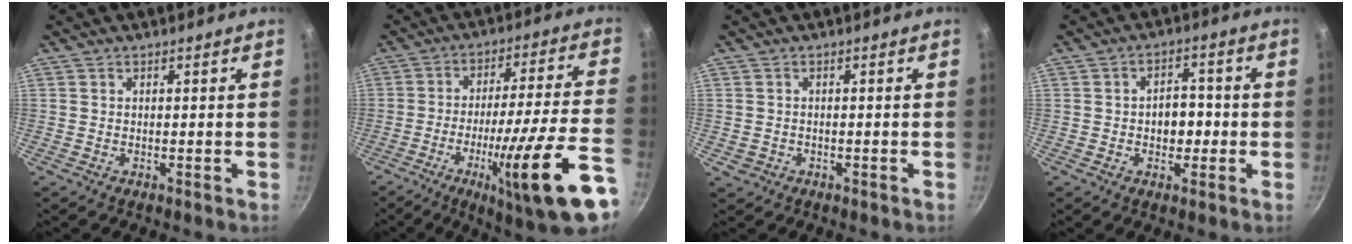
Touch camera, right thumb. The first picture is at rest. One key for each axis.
{"total": 22.2, "fx": -9.9, "fy": 3.1, "fz": 19.6, "tx": -0.275, "ty": 0.024, "tz": -0.148}
{"total": 1.7, "fx": -0.6, "fy": 1.4, "fz": 0.6, "tx": -0.012, "ty": 0.006, "tz": 0.000}
{"total": 5.8, "fx": -0.6, "fy": 4.1, "fz": 4.1, "tx": -0.029, "ty": 0.012, "tz": -0.011}